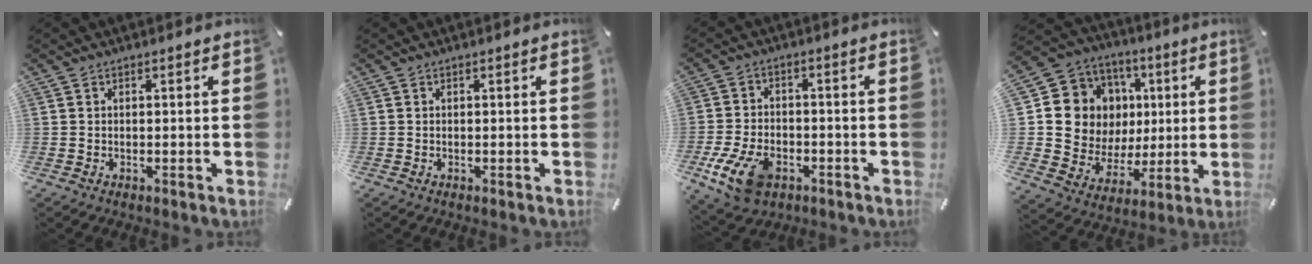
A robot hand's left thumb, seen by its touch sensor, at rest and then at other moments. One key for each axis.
{"total": 0.0}
{"total": 11.2, "fx": -5.0, "fy": 7.2, "fz": 6.9, "tx": -0.143, "ty": 0.014, "tz": -0.089}
{"total": 13.3, "fx": 2.7, "fy": 12.7, "fz": 3.1, "tx": -0.047, "ty": -0.028, "tz": 0.070}